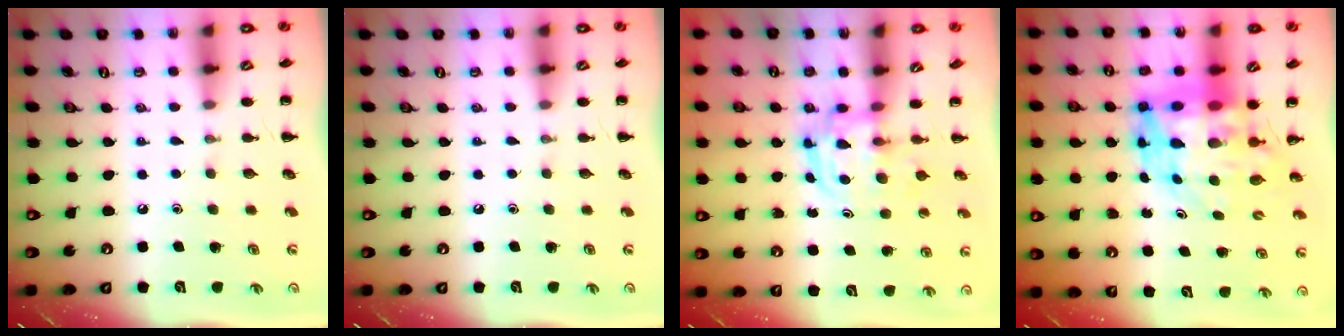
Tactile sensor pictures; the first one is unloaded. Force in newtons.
{"total": 0.0}
{"total": 2.7, "press": 2.7, "slide": 0.3}
{"total": 12.5, "press": 11.9, "slide": 3.7}